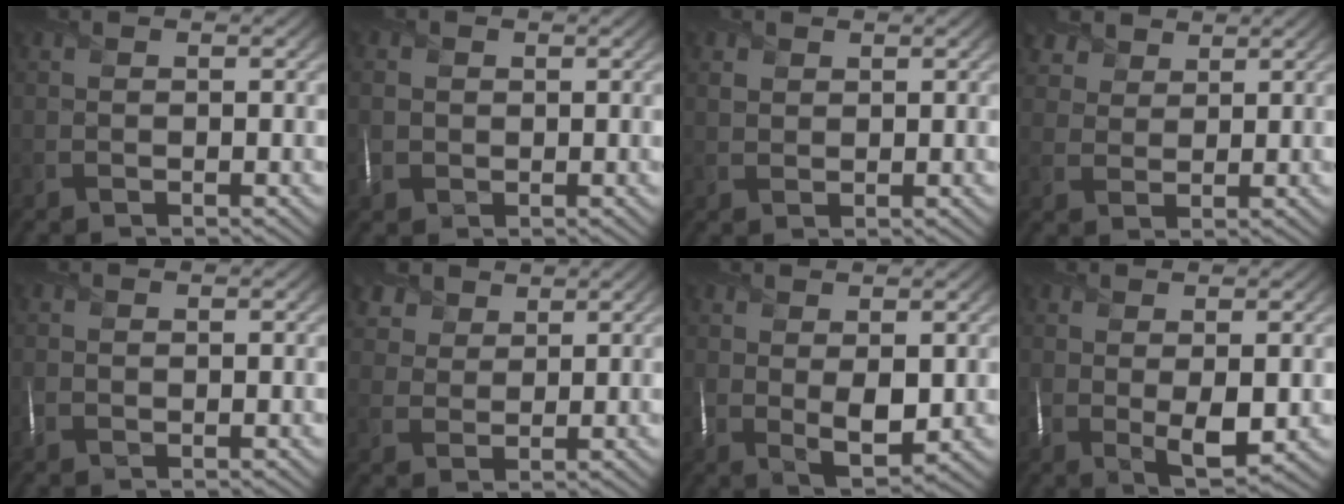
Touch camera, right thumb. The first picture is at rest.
{"total": 1.9, "force": [-0.1, 1.8, 0.7], "torque": [-0.016, 0.002, -0.003]}
{"total": 1.2, "force": [0.6, 0.9, 0.4], "torque": [-0.012, -0.003, 0.012]}
{"total": 4.0, "force": [2.9, 2.4, 1.2], "torque": [-0.040, -0.002, 0.065]}
{"total": 0.0}
{"total": 4.4, "force": [3.2, 2.7, 1.4], "torque": [-0.049, -0.001, 0.072]}
{"total": 4.0, "force": [0.9, 1.6, 3.5], "torque": [-0.072, -0.007, 0.022]}
{"total": 3.7, "force": [0.4, 1.1, 3.6], "torque": [-0.071, -0.006, 0.011]}